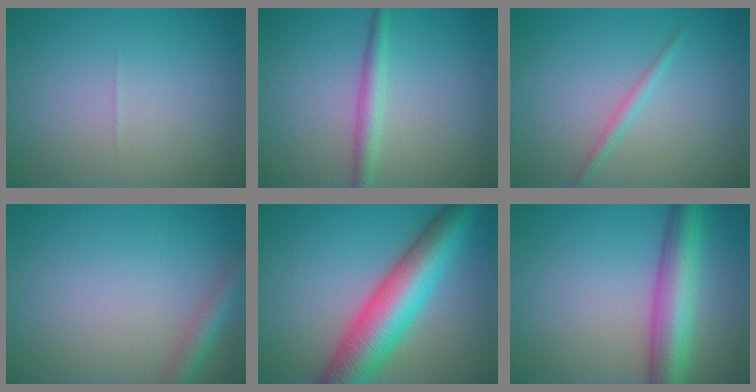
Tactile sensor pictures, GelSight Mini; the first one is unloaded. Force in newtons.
{"total": 2.3, "press": 2.3, "slide": 0.0}
{"total": 1.3, "press": 1.3, "slide": 0.0}
{"total": 2.6, "press": 2.6, "slide": 0.1}
{"total": 9.9, "press": 9.9, "slide": 0.3}
{"total": 7.1, "press": 7.1, "slide": 0.2}